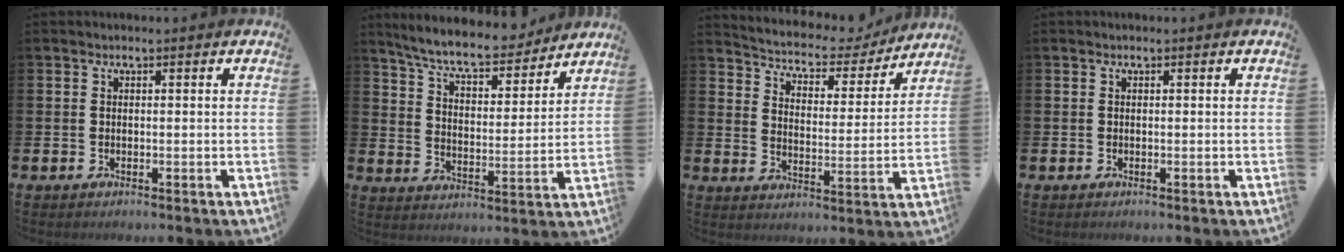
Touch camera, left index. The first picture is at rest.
{"total": 8.2, "force": [7.6, 1.4, 2.7], "torque": [-0.079, -0.053, 0.131]}
{"total": 5.2, "force": [4.8, 1.8, 0.7], "torque": [-0.037, -0.042, 0.076]}
{"total": 0.0}